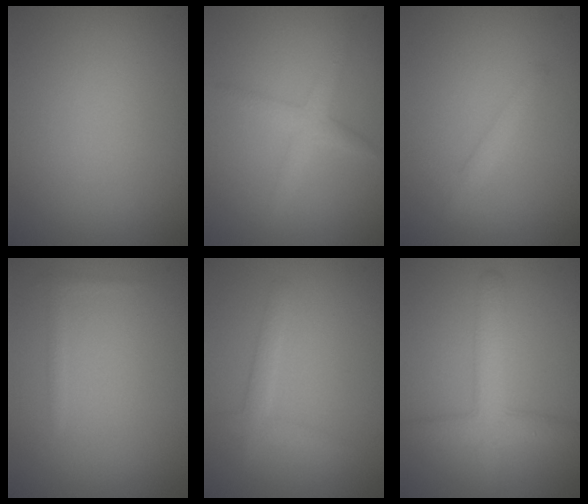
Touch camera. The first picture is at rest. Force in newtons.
{"total": 2.2, "press": 2.2, "slide": 0.1}
{"total": 1.4, "press": 1.4, "slide": 0.1}
{"total": 0.7, "press": 0.7, "slide": 0.0}
{"total": 1.8, "press": 1.7, "slide": 0.1}
{"total": 3.8, "press": 3.8, "slide": 0.2}